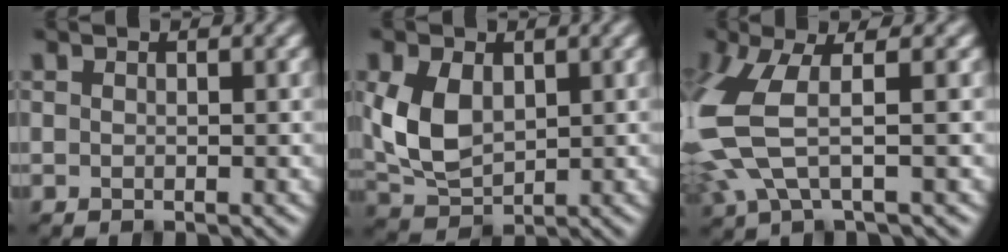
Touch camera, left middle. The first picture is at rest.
{"total": 4.8, "force": [0.7, 3.3, 3.4], "torque": [-0.084, -0.001, 0.021]}
{"total": 6.4, "force": [0.0, 2.3, 5.9], "torque": [-0.170, -0.005, -0.005]}